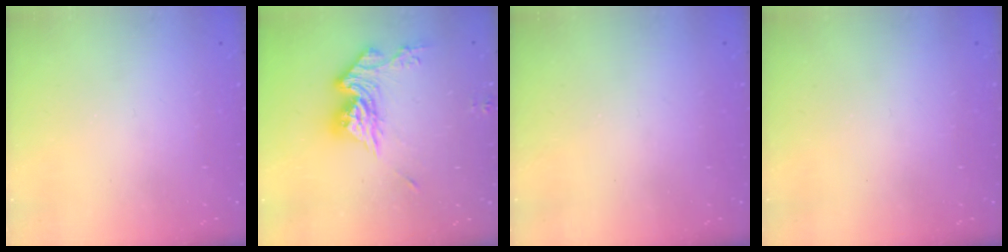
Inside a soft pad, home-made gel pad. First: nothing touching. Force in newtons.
{"total": 14.3, "press": 14.3, "slide": 1.1}
{"total": 0.0}
{"total": 0.0}